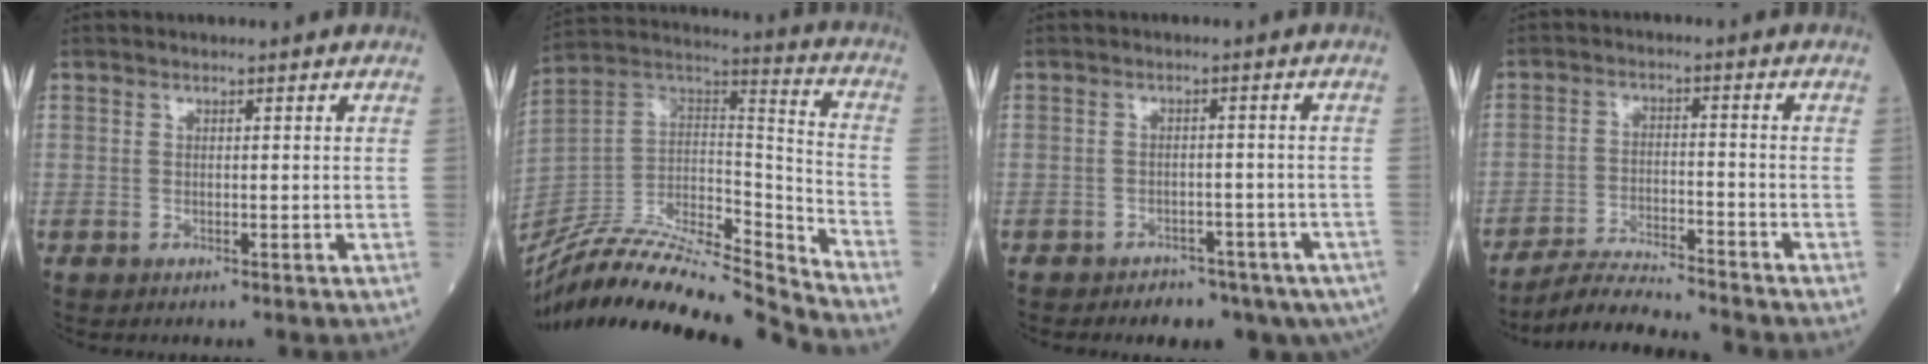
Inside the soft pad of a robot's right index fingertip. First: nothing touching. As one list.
[{"total": 24.4, "force": [-22.9, 1.1, 8.6], "torque": [-0.183, 0.009, -0.396]}, {"total": 8.8, "force": [-6.6, 4.4, 3.8], "torque": [-0.040, 0.011, -0.082]}, {"total": 8.0, "force": [-7.8, -0.8, 1.6], "torque": [-0.024, -0.010, -0.143]}]